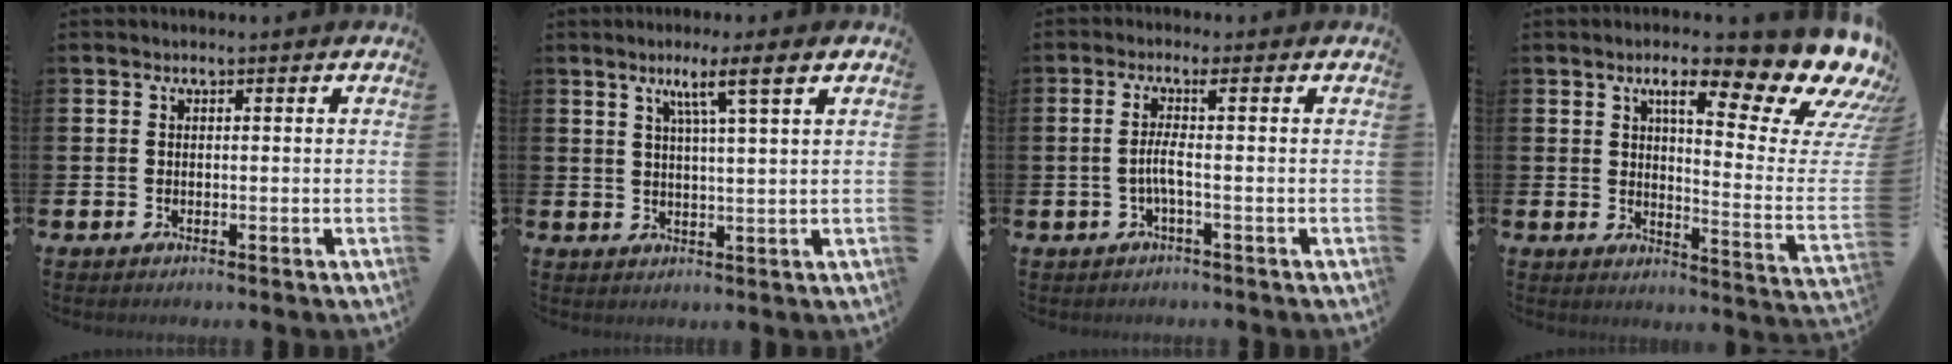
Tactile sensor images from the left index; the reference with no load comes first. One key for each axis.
{"total": 4.8, "fx": 3.1, "fy": -0.4, "fz": 3.6, "tx": -0.070, "ty": -0.009, "tz": 0.047}
{"total": 3.1, "fx": -0.4, "fy": -0.4, "fz": 3.1, "tx": -0.067, "ty": 0.001, "tz": -0.011}
{"total": 12.9, "fx": 9.0, "fy": 3.5, "fz": 8.5, "tx": -0.123, "ty": -0.076, "tz": 0.137}